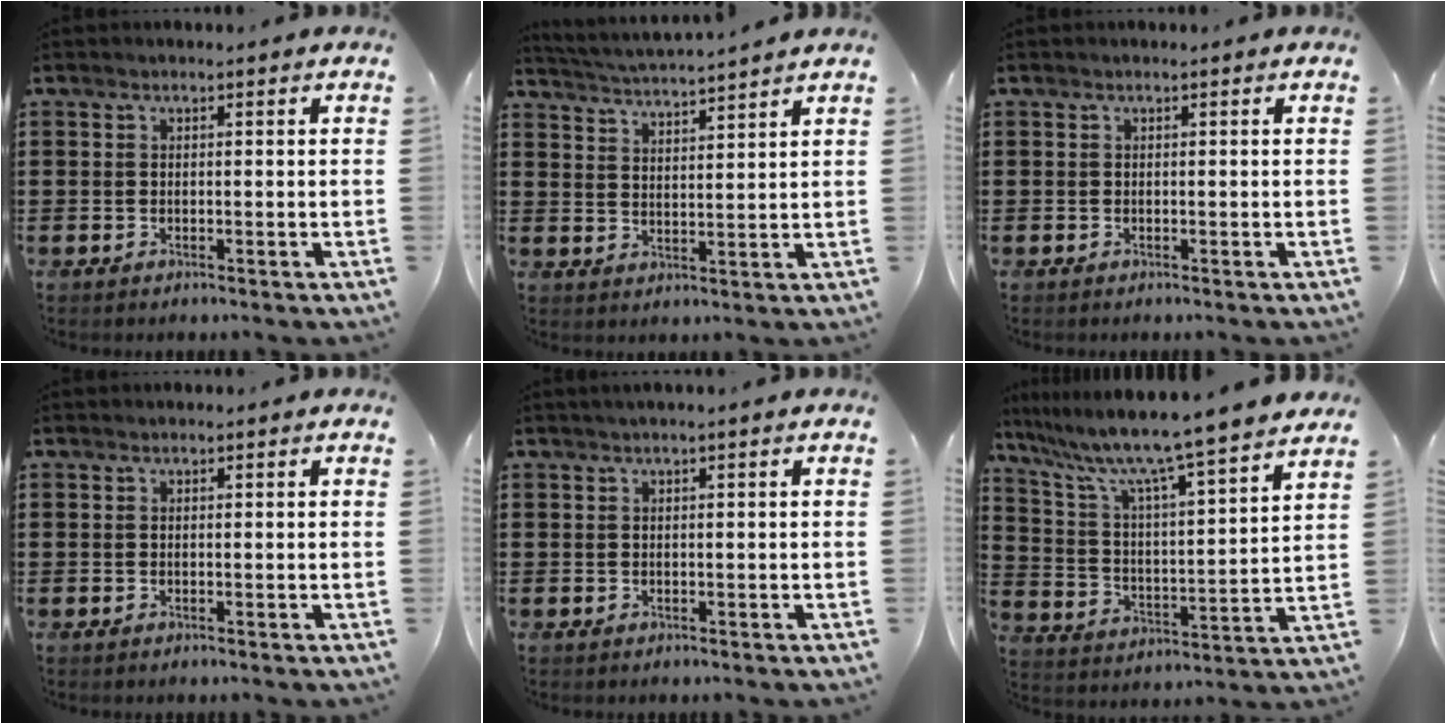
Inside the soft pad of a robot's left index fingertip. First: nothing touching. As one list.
[{"total": 3.6, "force": [3.5, -0.9, 0.3], "torque": [-0.023, -0.025, 0.057]}, {"total": 0.0}, {"total": 0.0}, {"total": 0.6, "force": [0.3, -0.1, 0.6], "torque": [-0.009, -0.001, 0.006]}, {"total": 9.2, "force": [8.1, -0.9, 4.3], "torque": [-0.117, -0.069, 0.129]}]